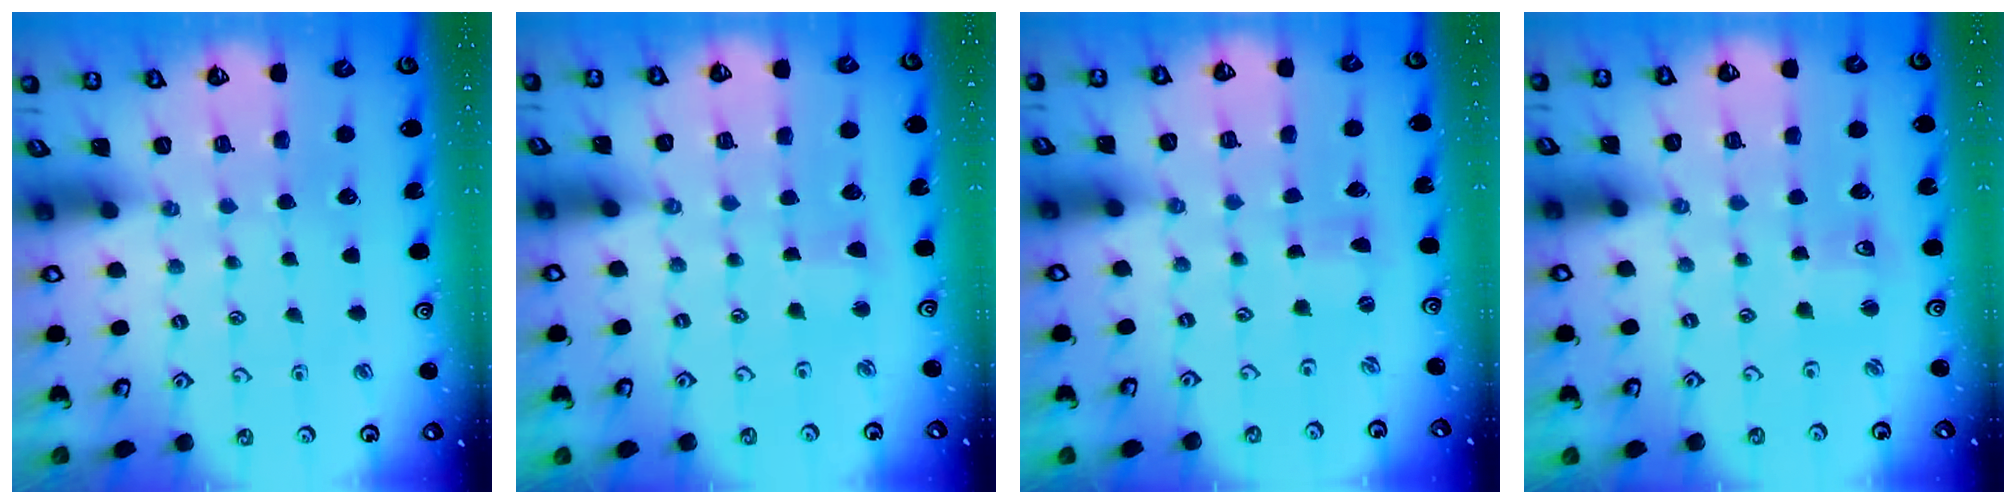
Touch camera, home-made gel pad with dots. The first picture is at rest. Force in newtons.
{"total": 2.4, "press": 2.4, "slide": 0.3}
{"total": 0.0}
{"total": 4.9, "press": 4.8, "slide": 0.9}